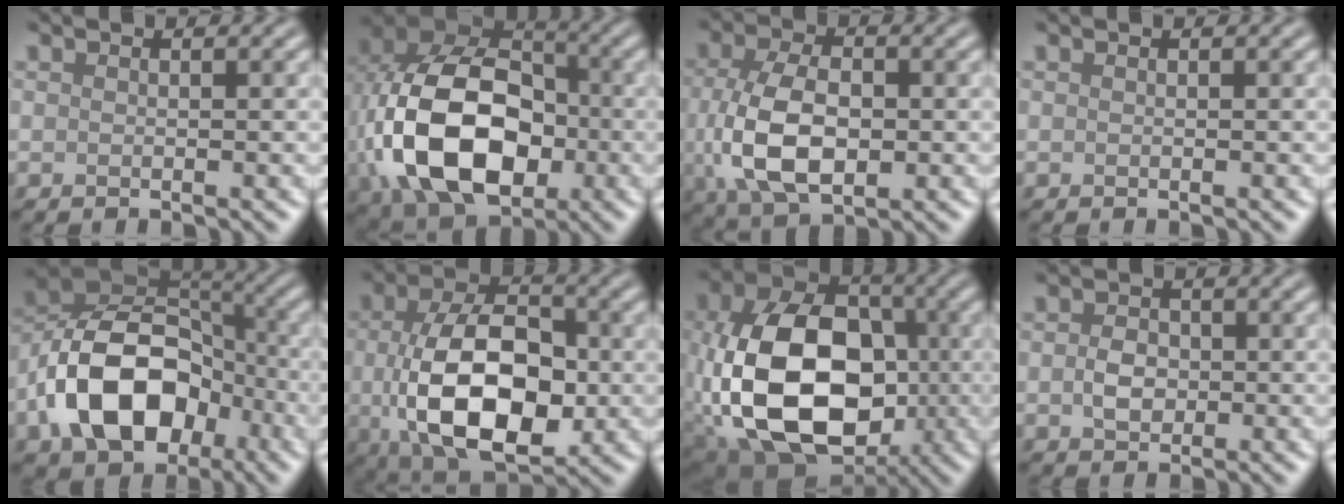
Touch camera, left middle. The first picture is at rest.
{"total": 15.8, "force": [-2.3, 11.0, 11.1], "torque": [-0.238, -0.019, -0.049]}
{"total": 8.1, "force": [-0.7, 5.0, 6.3], "torque": [-0.139, -0.007, -0.009]}
{"total": 0.0}
{"total": 12.2, "force": [-4.4, 8.1, 8.1], "torque": [-0.151, 0.007, -0.089]}
{"total": 12.3, "force": [-1.3, 7.4, 9.8], "torque": [-0.176, -0.015, -0.015]}
{"total": 15.2, "force": [-2.6, 10.6, 10.6], "torque": [-0.211, -0.009, -0.056]}
{"total": 2.2, "force": [-0.2, 1.7, 1.3], "torque": [-0.027, 0.001, -0.007]}